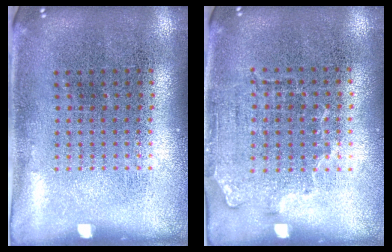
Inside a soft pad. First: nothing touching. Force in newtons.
{"total": 1.4, "press": 1.1, "slide": 0.8}